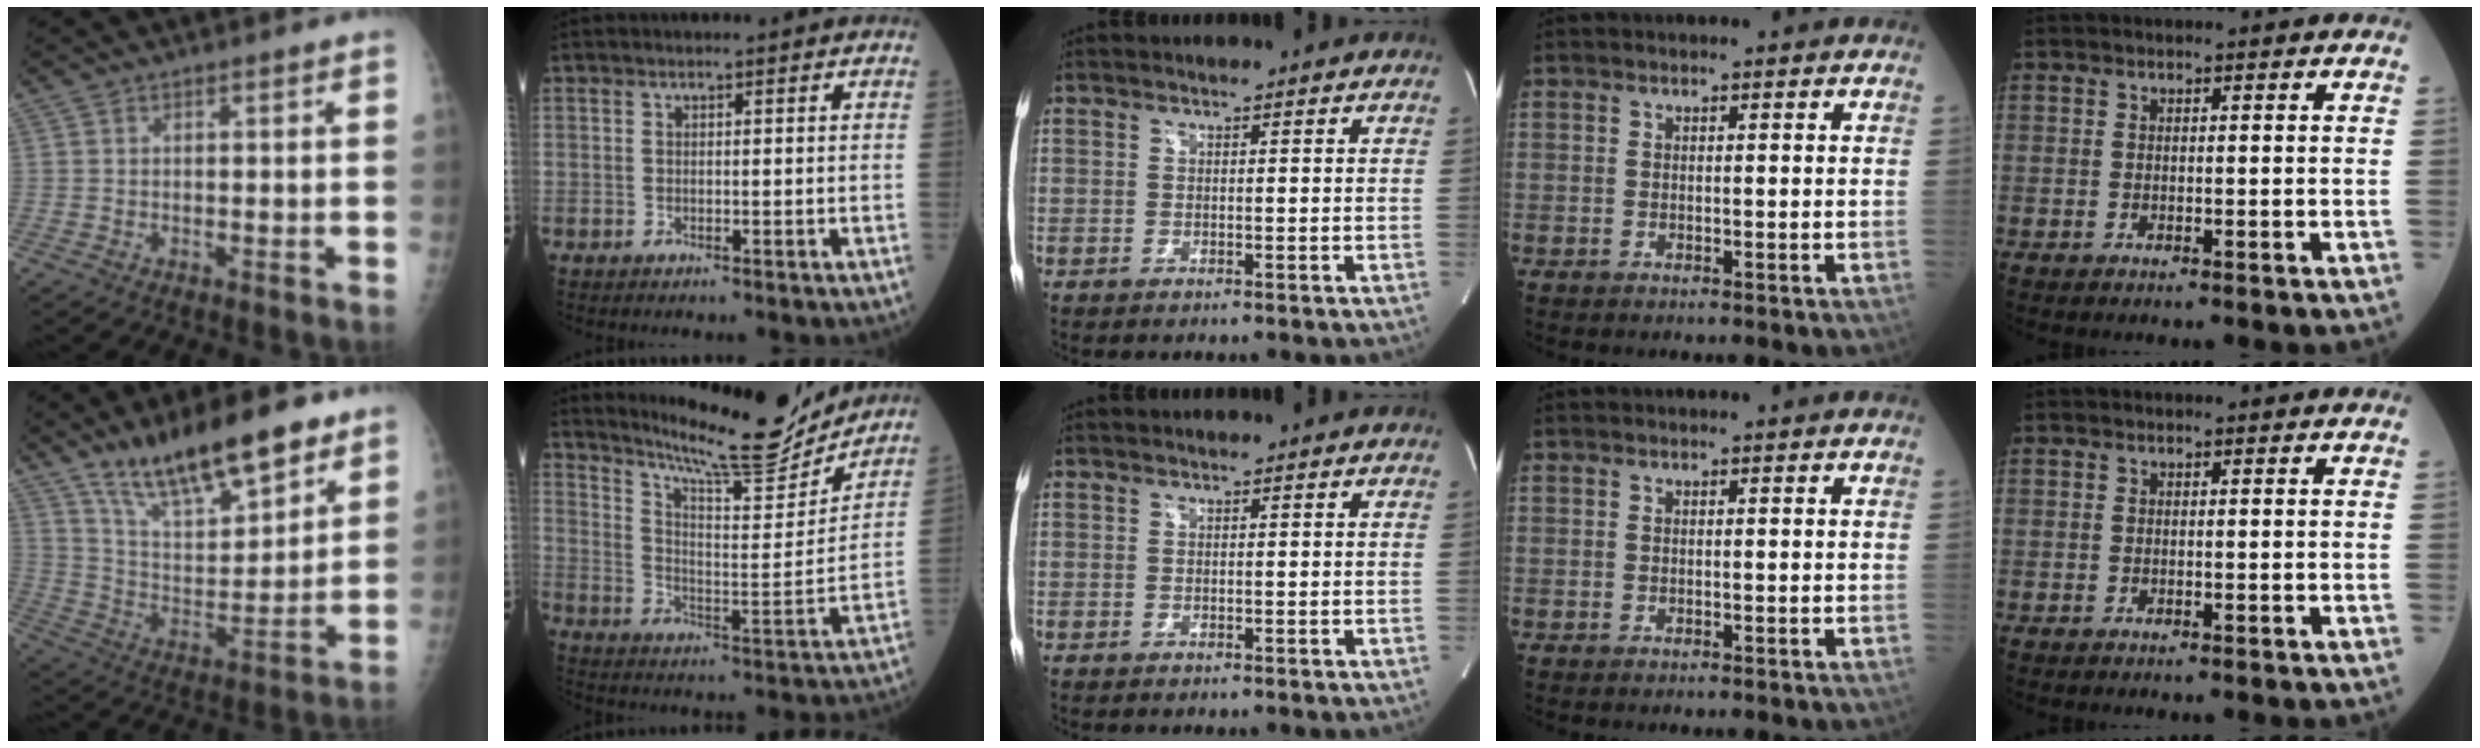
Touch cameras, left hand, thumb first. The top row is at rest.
{"thumb": {"total": 19.3, "force": [13.6, 6.2, 12.2], "torque": [-0.166, -0.069, 0.240]}, "index": {"total": 16.5, "force": [15.5, 0.6, 5.7], "torque": [-0.105, -0.028, 0.238]}}